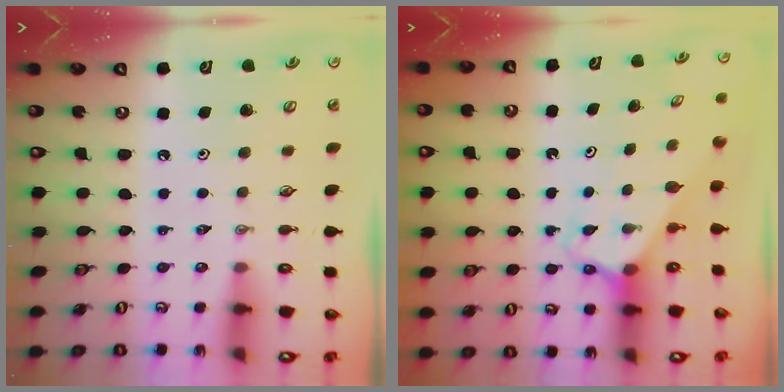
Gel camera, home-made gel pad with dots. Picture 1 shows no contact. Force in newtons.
{"total": 2.7, "press": 2.7, "slide": 0.1}